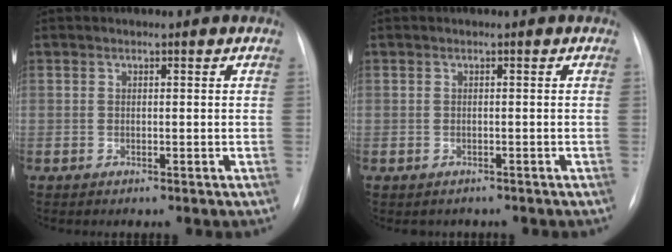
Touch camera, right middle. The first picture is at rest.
{"total": 1.2, "force": [-0.9, 0.7, 0.0], "torque": [-0.004, 0.001, -0.012]}